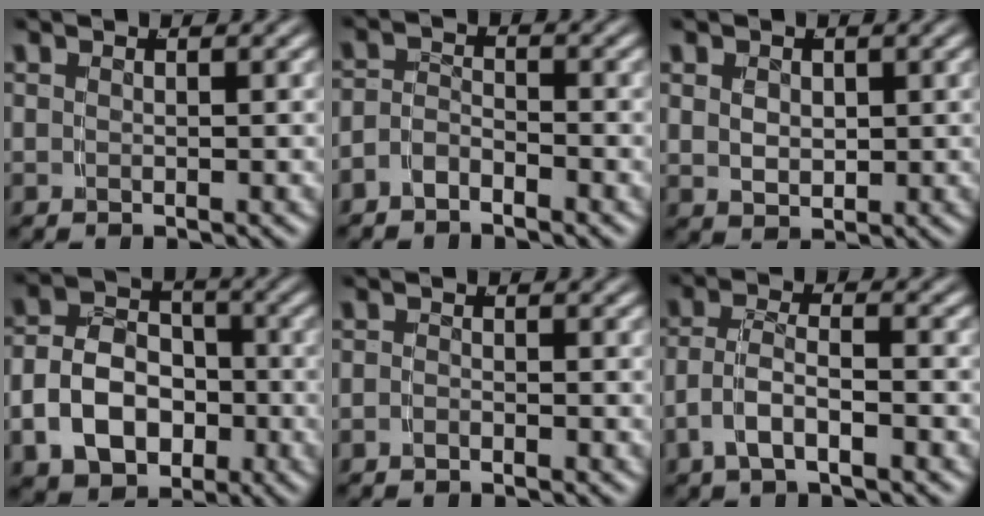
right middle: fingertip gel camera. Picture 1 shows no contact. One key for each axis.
{"total": 2.8, "fx": -2.3, "fy": 1.5, "fz": 0.7, "tx": -0.012, "ty": -0.009, "tz": -0.043}
{"total": 2.3, "fx": 0.6, "fy": 1.7, "fz": 1.5, "tx": -0.027, "ty": -0.011, "tz": 0.021}
{"total": 10.2, "fx": -2.5, "fy": 8.4, "fz": 5.2, "tx": -0.096, "ty": -0.022, "tz": -0.046}
{"total": 1.0, "fx": -1.0, "fy": 0.2, "fz": 0.1, "tx": 0.000, "ty": -0.004, "tz": -0.021}
{"total": 3.7, "fx": -1.6, "fy": 2.0, "fz": 2.7, "tx": -0.054, "ty": -0.011, "tz": -0.028}